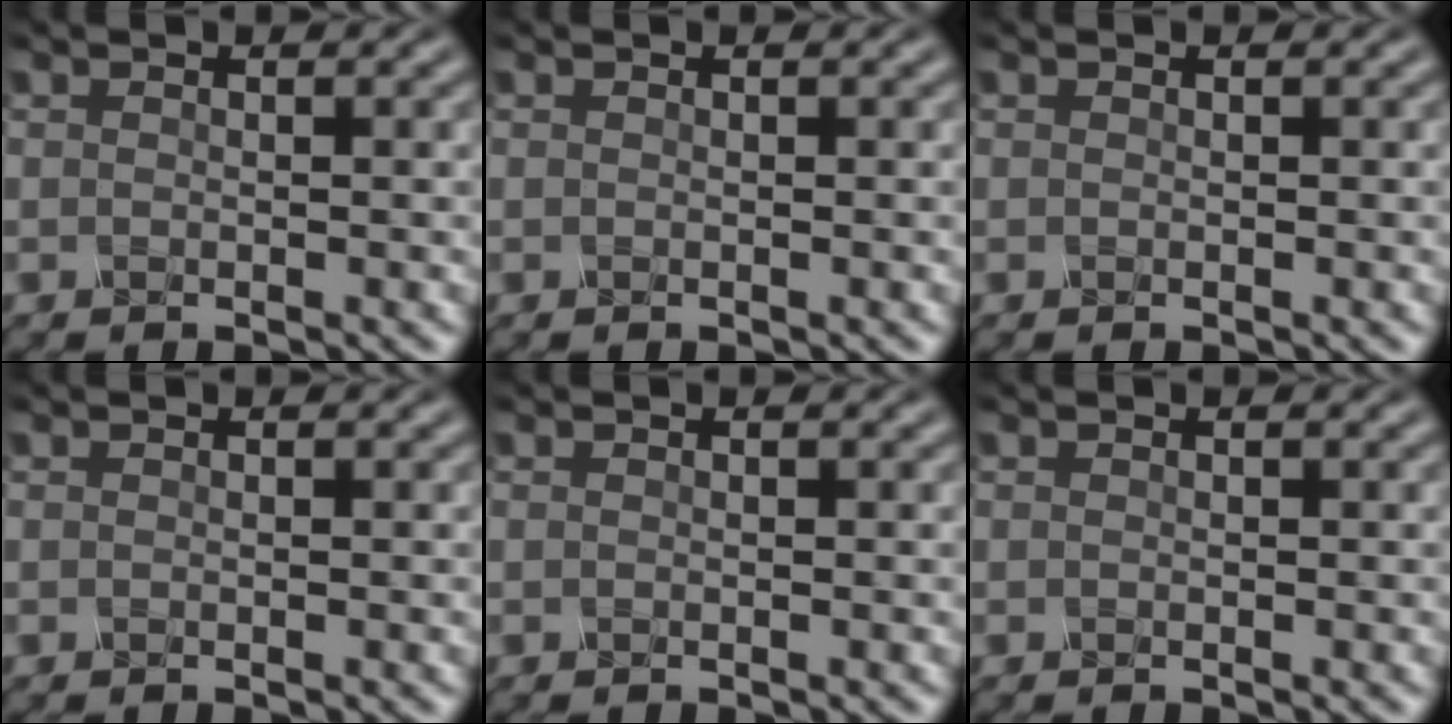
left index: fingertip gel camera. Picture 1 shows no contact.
{"total": 0.0}
{"total": 0.0}
{"total": 0.0}
{"total": 0.0}
{"total": 0.0}